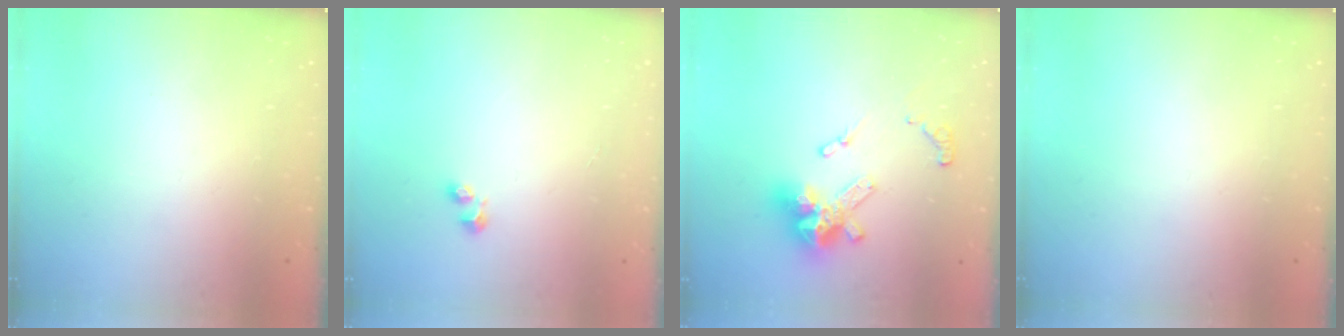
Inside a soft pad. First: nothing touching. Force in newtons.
{"total": 1.7, "press": 1.6, "slide": 0.6}
{"total": 14.9, "press": 14.8, "slide": 1.7}
{"total": 0.0}